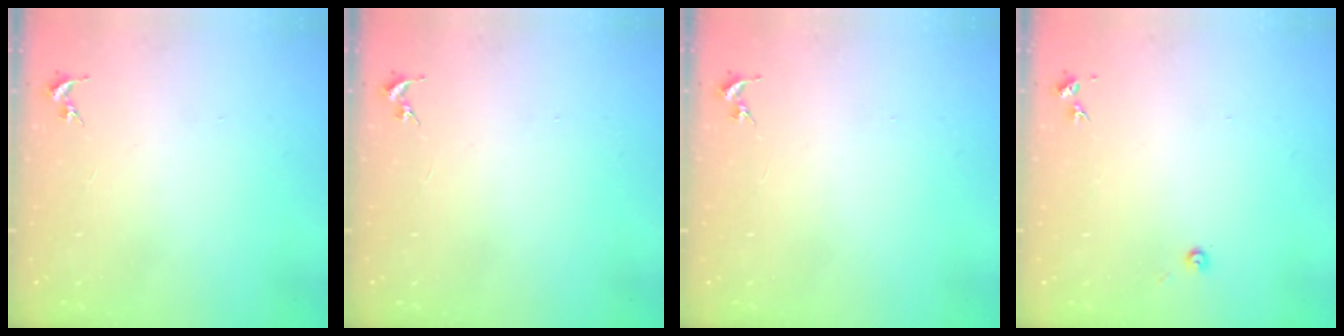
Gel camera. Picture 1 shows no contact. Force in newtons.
{"total": 0.0}
{"total": 0.0}
{"total": 2.7, "press": 2.7, "slide": 0.2}